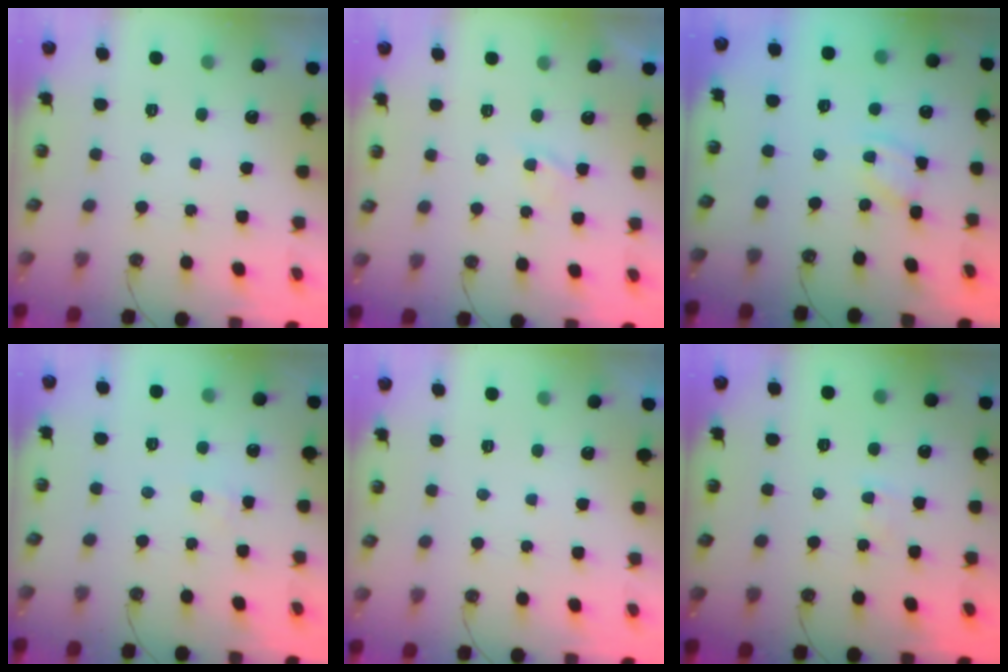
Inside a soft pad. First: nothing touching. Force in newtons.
{"total": 0.9, "press": 0.9, "slide": 0.1}
{"total": 1.9, "press": 1.9, "slide": 0.3}
{"total": 2.5, "press": 2.4, "slide": 0.4}
{"total": 0.0}
{"total": 1.7, "press": 1.7, "slide": 0.3}